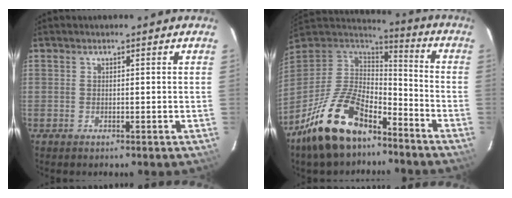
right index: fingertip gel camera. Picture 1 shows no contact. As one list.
[{"total": 19.5, "force": [-13.0, 8.8, 11.5], "torque": [-0.240, -0.008, -0.233]}]